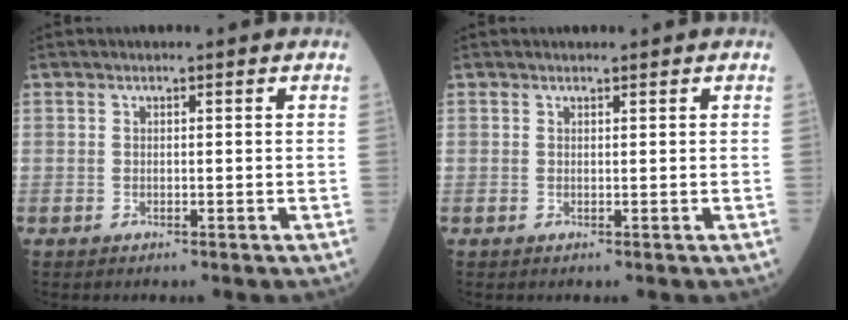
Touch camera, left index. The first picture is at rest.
{"total": 0.0}